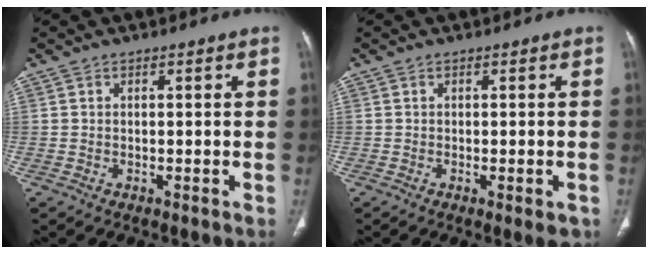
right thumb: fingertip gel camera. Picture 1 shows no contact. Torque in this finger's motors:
{"motor_torque": [-0.20, -0.20, -0.41, 0.05, 0.00]}